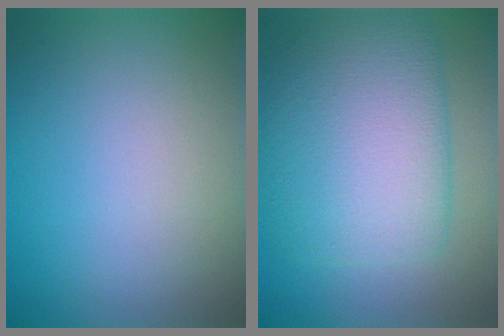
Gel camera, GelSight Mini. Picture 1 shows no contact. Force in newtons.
{"total": 8.1, "press": 8.1, "slide": 0.3}